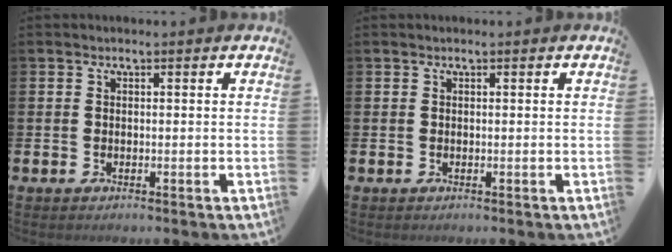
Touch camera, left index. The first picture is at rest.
{"total": 0.0}